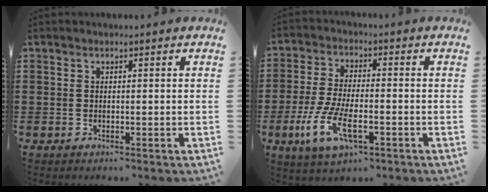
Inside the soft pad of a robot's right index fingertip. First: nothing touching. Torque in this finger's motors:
{"motor_torque": [2.15, 0.01, 0.33, 0.21]}